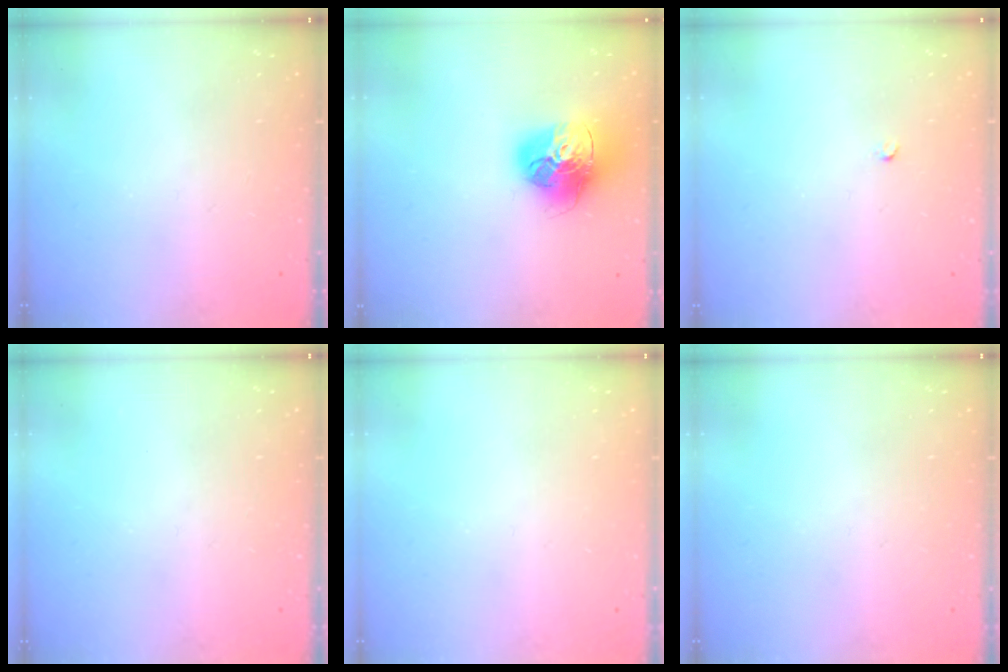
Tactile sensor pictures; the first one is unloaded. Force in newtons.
{"total": 18.4, "press": 18.3, "slide": 1.8}
{"total": 2.0, "press": 2.0, "slide": 0.3}
{"total": 0.0}
{"total": 0.0}
{"total": 0.0}